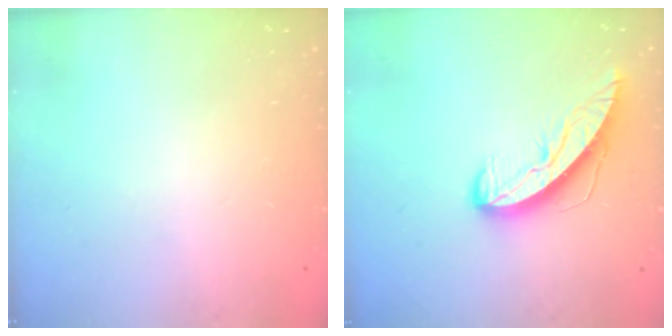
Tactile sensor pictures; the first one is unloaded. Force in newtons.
{"total": 9.7, "press": 9.6, "slide": 0.7}